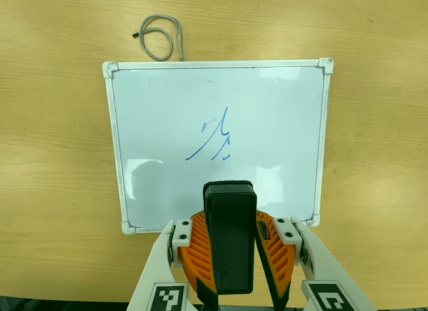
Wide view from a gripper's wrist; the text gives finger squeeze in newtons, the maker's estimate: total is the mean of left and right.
{"total": 11.3, "left": 10.2, "right": 12.5}